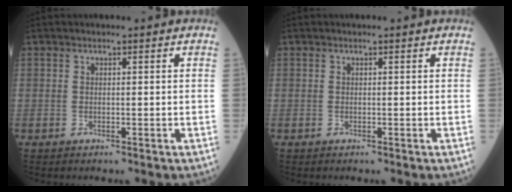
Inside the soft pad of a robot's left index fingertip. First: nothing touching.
{"total": 0.0}